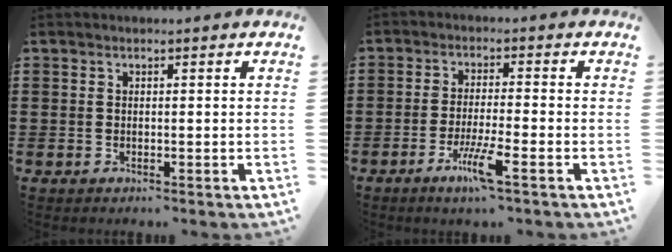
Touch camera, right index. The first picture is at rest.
{"total": 5.8, "force": [-3.2, 0.2, 4.8], "torque": [-0.104, -0.016, -0.062]}